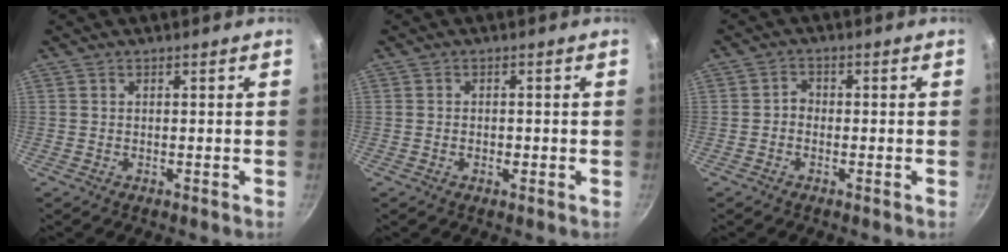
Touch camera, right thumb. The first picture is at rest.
{"total": 1.5, "force": [-0.4, 1.0, 1.0], "torque": [-0.017, 0.004, -0.009]}
{"total": 1.9, "force": [-0.8, 1.5, 0.9], "torque": [-0.010, 0.014, -0.019]}